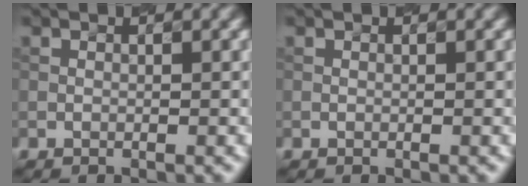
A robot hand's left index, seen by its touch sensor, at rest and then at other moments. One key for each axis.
{"total": 0.0}